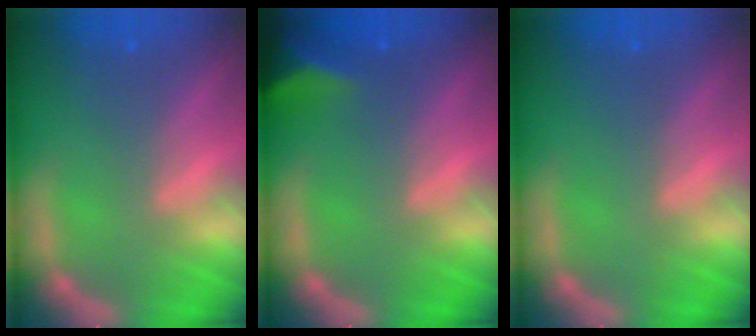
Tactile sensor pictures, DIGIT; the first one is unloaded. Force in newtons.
{"total": 5.0}
{"total": 0.0}